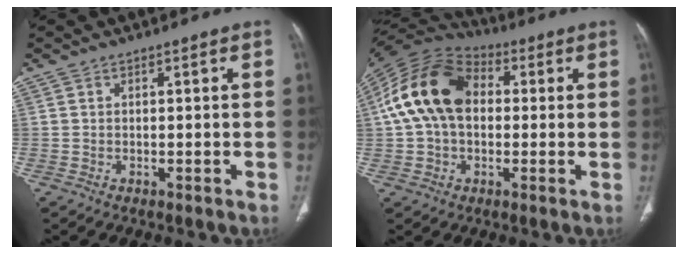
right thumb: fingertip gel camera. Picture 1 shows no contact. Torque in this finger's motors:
{"motor_torque": [1.19, 3.82, 1.44, -0.41, 0.24]}